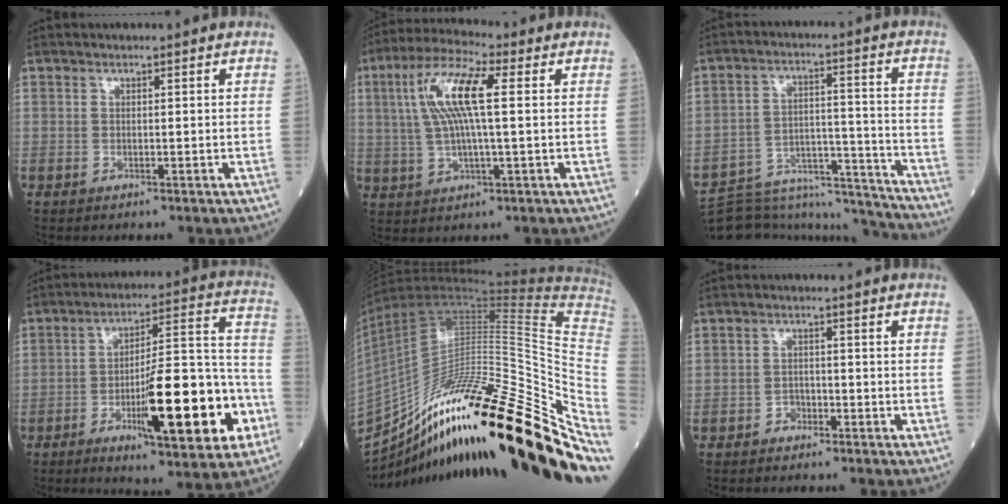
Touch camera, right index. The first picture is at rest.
{"total": 10.7, "force": [2.3, 1.6, 10.4], "torque": [-0.216, 0.019, 0.043]}
{"total": 17.2, "force": [-16.8, 2.1, 2.5], "torque": [-0.034, 0.041, -0.245]}
{"total": 19.5, "force": [-7.1, 3.4, 17.9], "torque": [-0.259, 0.009, -0.095]}
{"total": 33.7, "force": [-18.1, 3.0, 28.2], "torque": [-0.346, 0.008, -0.295]}
{"total": 1.5, "force": [-1.2, 0.9, 0.2], "torque": [-0.001, 0.005, -0.021]}